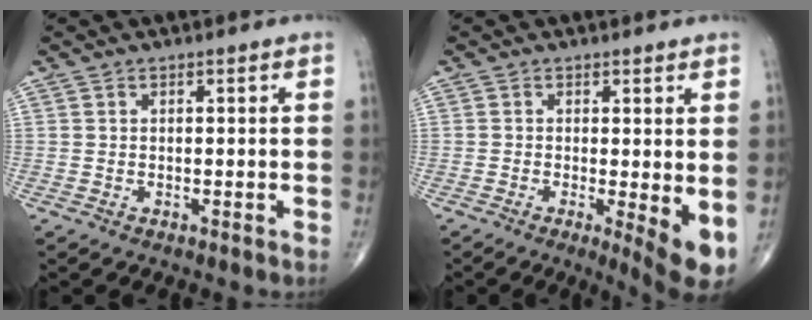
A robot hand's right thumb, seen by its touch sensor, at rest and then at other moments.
{"total": 6.4, "force": [-0.7, 1.6, 6.2], "torque": [-0.089, -0.017, -0.012]}